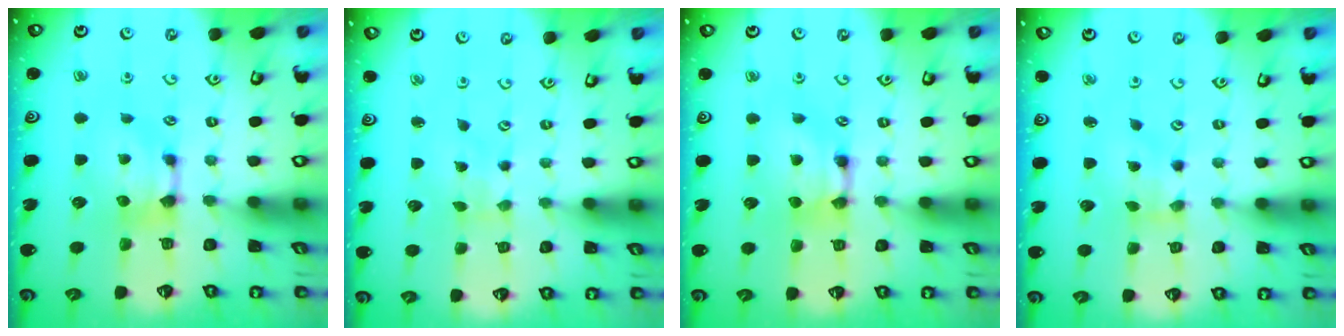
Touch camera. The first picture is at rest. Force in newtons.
{"total": 5.0, "press": 4.9, "slide": 0.8}
{"total": 1.7, "press": 1.7, "slide": 0.2}
{"total": 1.7, "press": 1.3, "slide": 1.1}